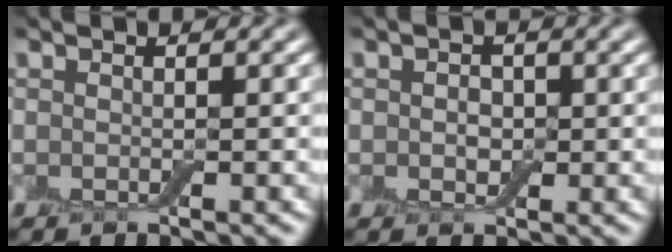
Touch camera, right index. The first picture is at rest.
{"total": 1.4, "force": [0.1, 1.1, 0.8], "torque": [-0.015, 0.002, -0.001]}